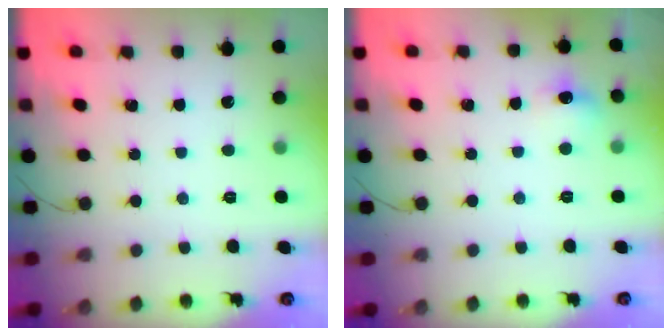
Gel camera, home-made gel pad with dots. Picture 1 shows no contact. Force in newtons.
{"total": 7.0, "press": 6.8, "slide": 1.6}